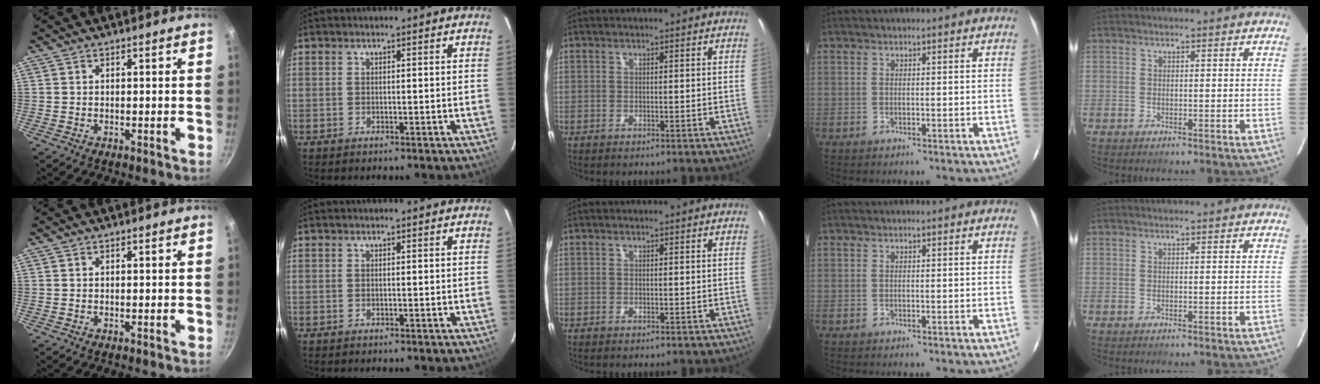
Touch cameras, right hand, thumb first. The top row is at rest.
{}